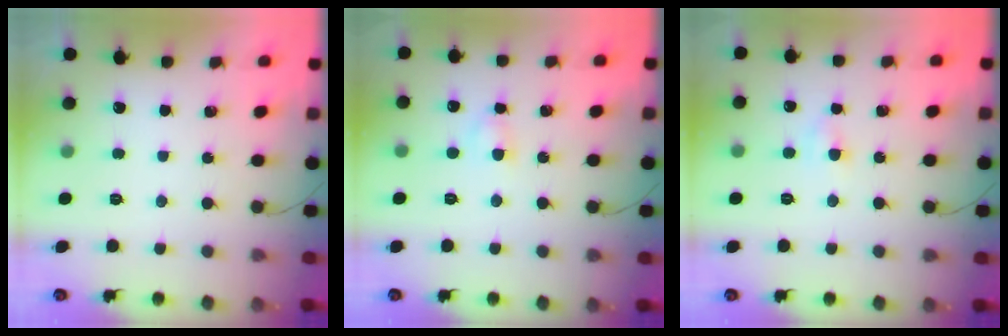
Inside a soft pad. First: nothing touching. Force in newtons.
{"total": 2.9, "press": 2.7, "slide": 1.1}
{"total": 3.0, "press": 2.8, "slide": 1.2}